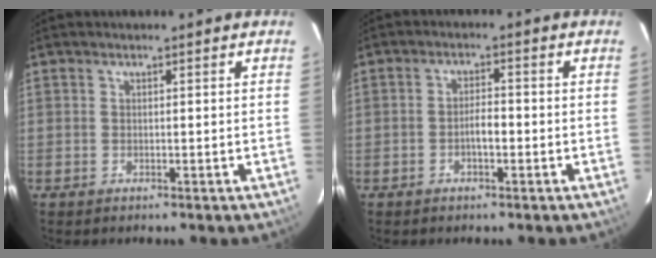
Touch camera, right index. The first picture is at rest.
{"total": 2.7, "force": [-1.2, 0.8, 2.3], "torque": [-0.047, 0.006, -0.019]}